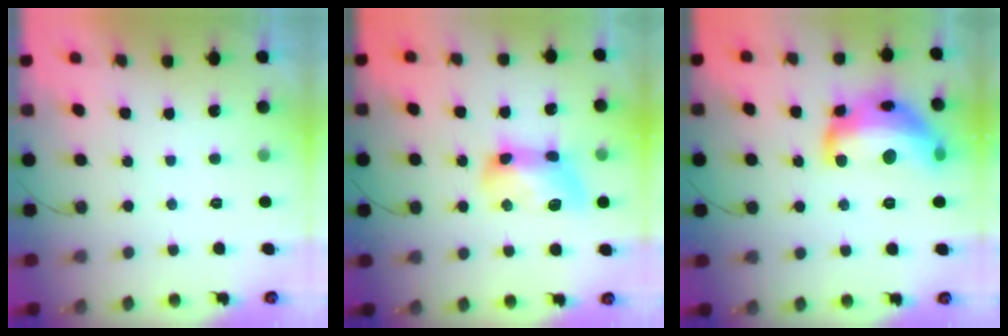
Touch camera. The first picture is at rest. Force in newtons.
{"total": 12.7, "press": 12.6, "slide": 0.9}
{"total": 19.5, "press": 19.5, "slide": 1.0}